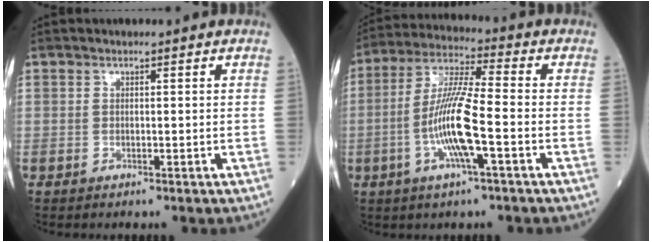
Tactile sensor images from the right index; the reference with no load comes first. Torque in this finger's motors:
{"motor_torque": [0.53, 0.00, 0.30, 0.21]}